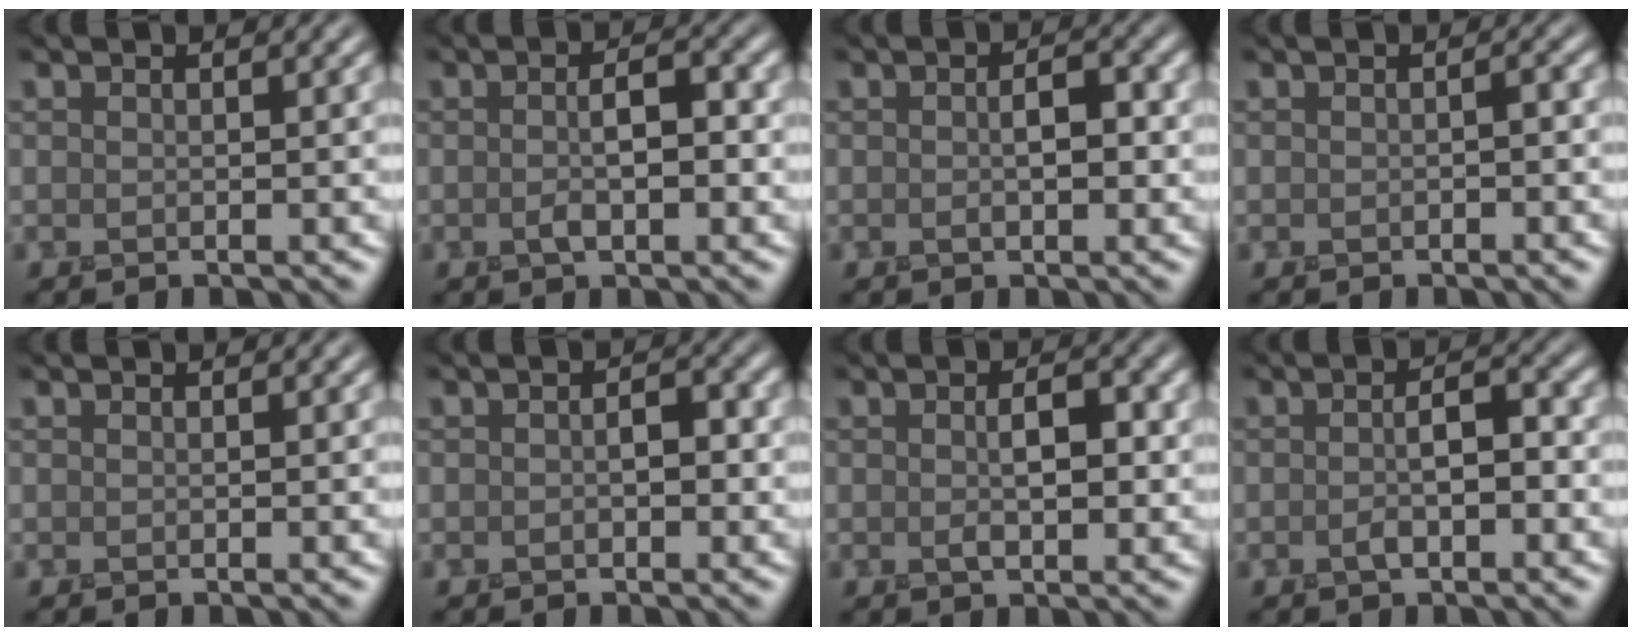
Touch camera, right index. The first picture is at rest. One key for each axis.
{"total": 2.6, "fx": -0.3, "fy": 0.8, "fz": 2.5, "tx": -0.047, "ty": 0.003, "tz": -0.005}
{"total": 2.3, "fx": 0.0, "fy": 1.0, "fz": 2.0, "tx": -0.037, "ty": 0.003, "tz": -0.001}
{"total": 0.7, "fx": -0.3, "fy": 0.0, "fz": 0.6, "tx": -0.014, "ty": 0.004, "tz": -0.005}
{"total": 0.0}
{"total": 1.8, "fx": -0.2, "fy": 0.9, "fz": 1.5, "tx": -0.027, "ty": 0.004, "tz": -0.004}
{"total": 2.7, "fx": 0.2, "fy": 1.1, "fz": 2.5, "tx": -0.045, "ty": 0.002, "tz": 0.003}
{"total": 2.6, "fx": -0.6, "fy": 0.9, "fz": 2.4, "tx": -0.047, "ty": 0.004, "tz": -0.012}